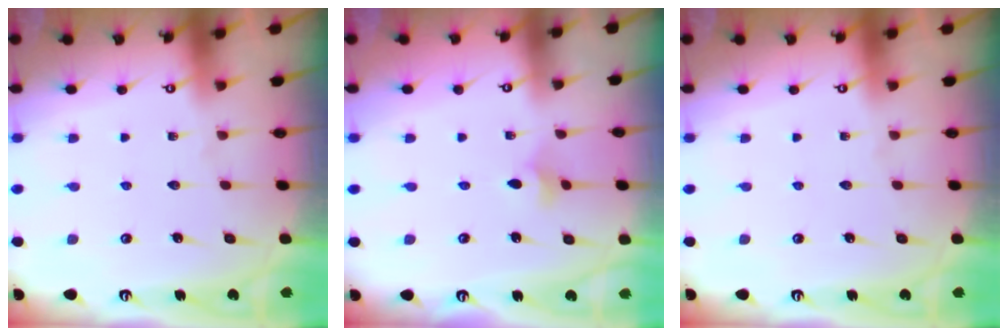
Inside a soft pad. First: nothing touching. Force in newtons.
{"total": 2.9, "press": 2.9, "slide": 0.5}
{"total": 0.0}